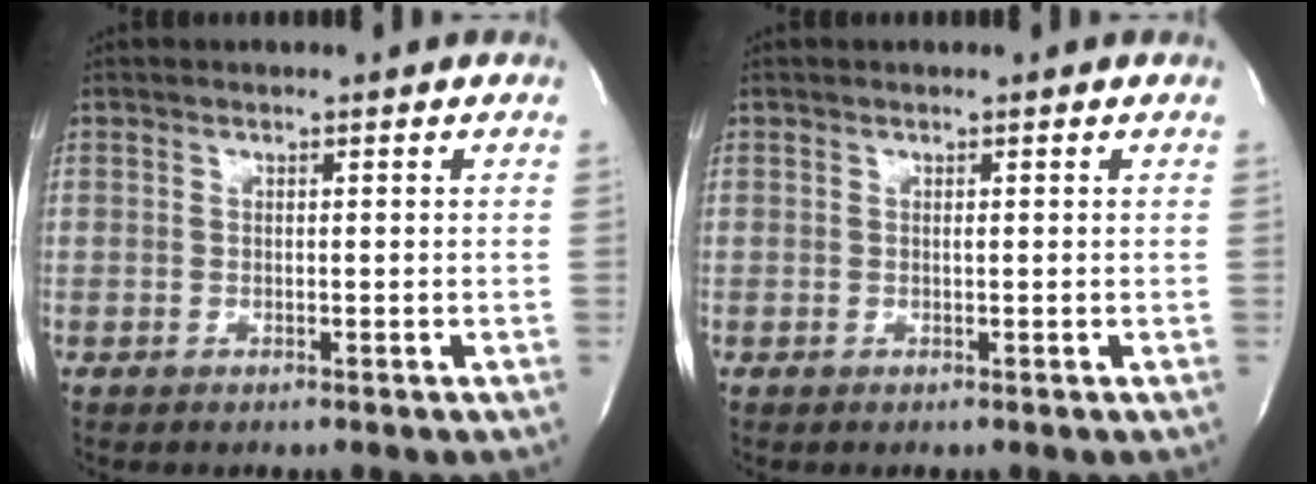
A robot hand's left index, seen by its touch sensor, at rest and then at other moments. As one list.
[{"total": 0.0}]